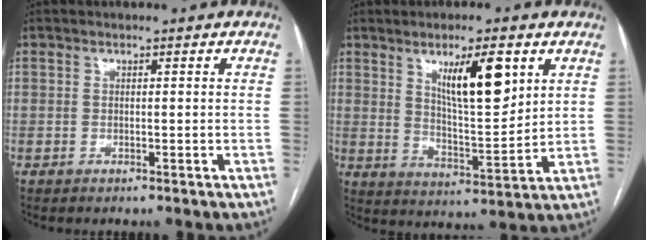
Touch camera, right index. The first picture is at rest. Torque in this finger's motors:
{"motor_torque": [0.69, 0.34, 0.38, 0.10]}